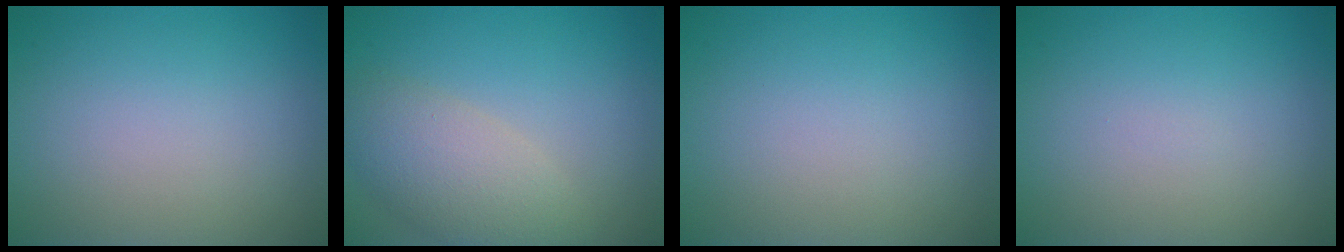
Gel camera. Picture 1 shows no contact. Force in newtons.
{"total": 4.9, "press": 4.9, "slide": 0.3}
{"total": 0.0}
{"total": 0.0}